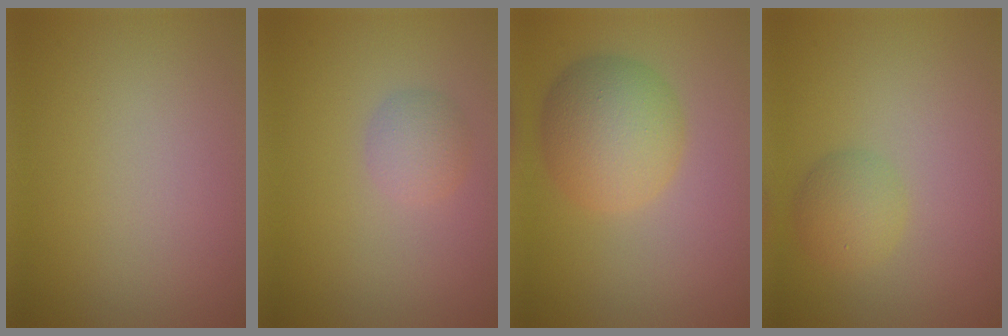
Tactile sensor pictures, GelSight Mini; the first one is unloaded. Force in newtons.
{"total": 1.9, "press": 1.9, "slide": 0.1}
{"total": 6.0, "press": 6.0, "slide": 0.1}
{"total": 2.4, "press": 2.4, "slide": 0.1}